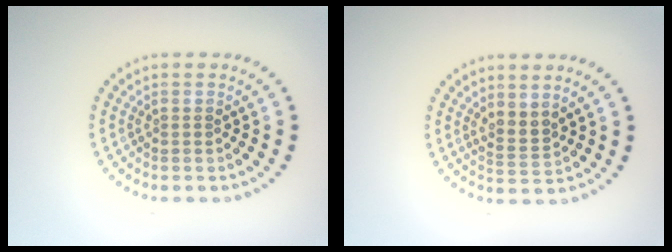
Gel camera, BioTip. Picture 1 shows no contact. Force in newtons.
{"total": 2.0, "press": 1.4, "slide": 1.4}